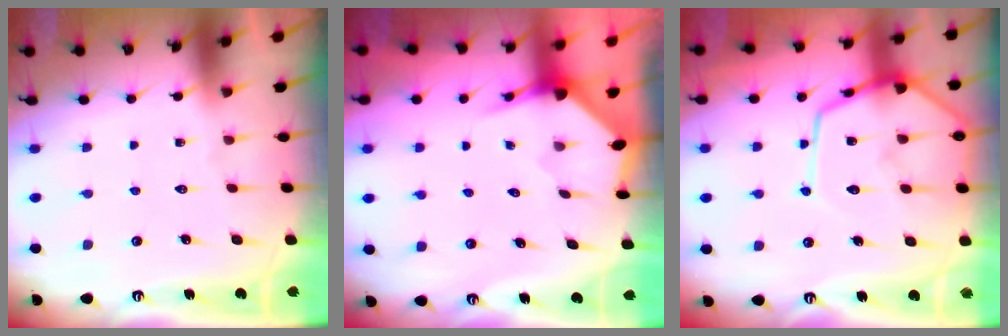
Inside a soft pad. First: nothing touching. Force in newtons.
{"total": 3.4, "press": 3.4, "slide": 0.3}
{"total": 14.6, "press": 14.6, "slide": 1.2}